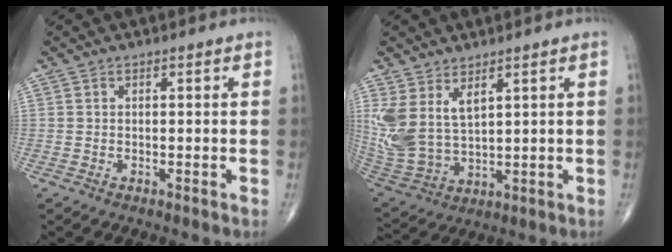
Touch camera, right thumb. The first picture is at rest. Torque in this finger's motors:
{"motor_torque": [-0.59, 0.94, 0.85, 0.82, 0.10]}